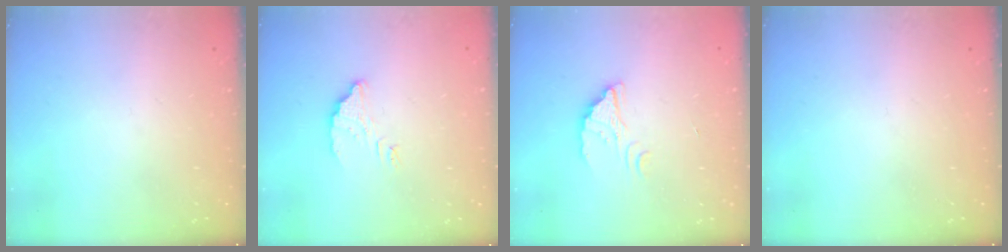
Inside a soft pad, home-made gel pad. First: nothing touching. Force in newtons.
{"total": 3.7, "press": 3.7, "slide": 0.2}
{"total": 2.1, "press": 2.1, "slide": 0.2}
{"total": 0.0}